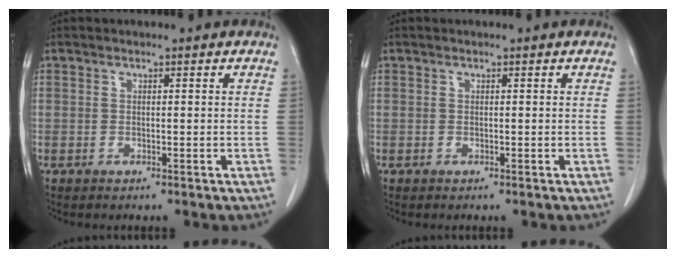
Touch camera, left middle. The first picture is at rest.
{"total": 0.0}